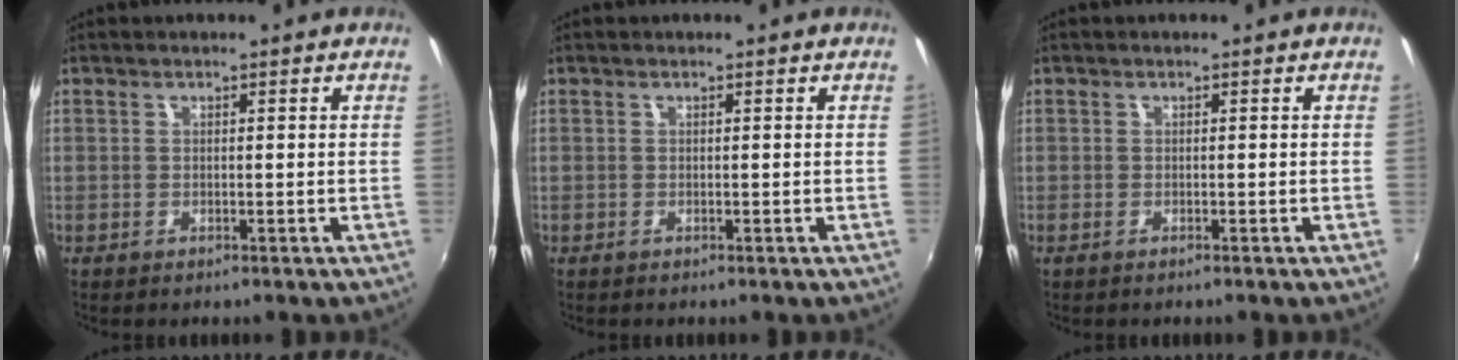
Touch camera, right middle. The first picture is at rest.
{"total": 0.0}
{"total": 0.0}